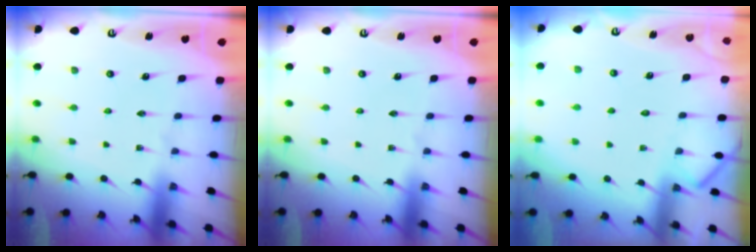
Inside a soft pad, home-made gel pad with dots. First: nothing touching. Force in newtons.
{"total": 0.0}
{"total": 3.5, "press": 3.5, "slide": 0.4}